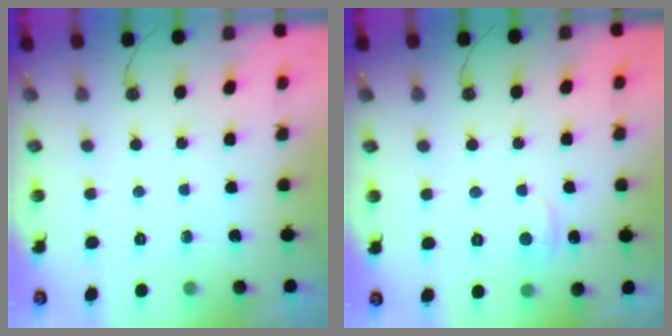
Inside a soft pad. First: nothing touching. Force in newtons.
{"total": 3.0, "press": 3.0, "slide": 0.4}